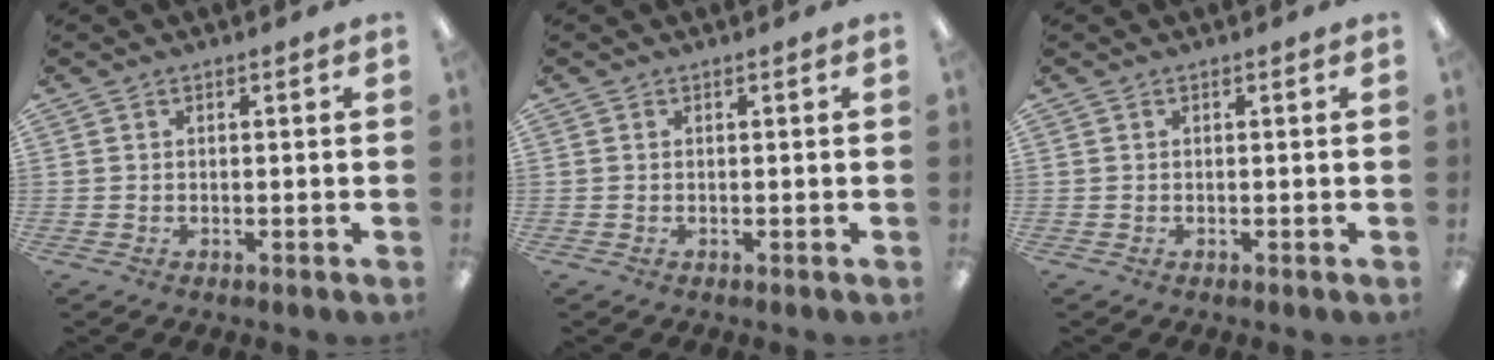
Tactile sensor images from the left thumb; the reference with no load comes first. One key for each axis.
{"total": 0.0}
{"total": 0.0}